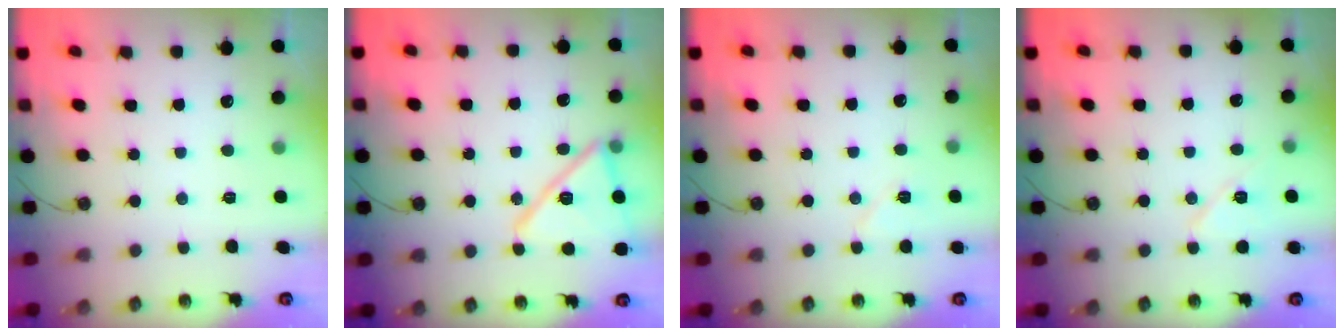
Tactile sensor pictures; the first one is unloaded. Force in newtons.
{"total": 15.8, "press": 15.7, "slide": 0.6}
{"total": 6.1, "press": 5.6, "slide": 2.5}
{"total": 8.2, "press": 7.7, "slide": 2.8}